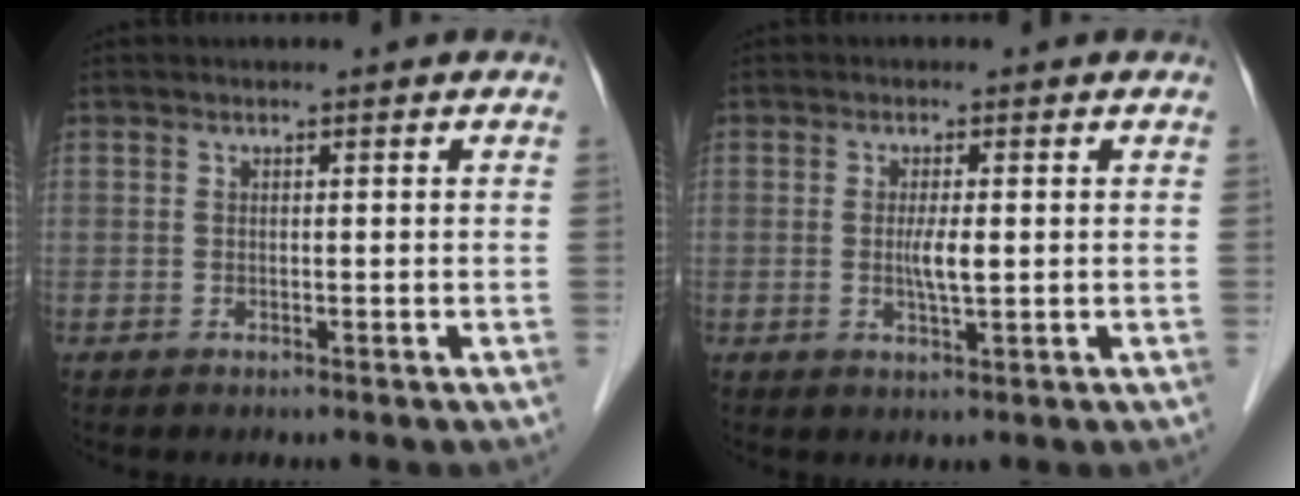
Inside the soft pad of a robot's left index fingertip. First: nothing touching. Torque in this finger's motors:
{"motor_torque": [0.47, 0.22, 0.05, 0.02]}